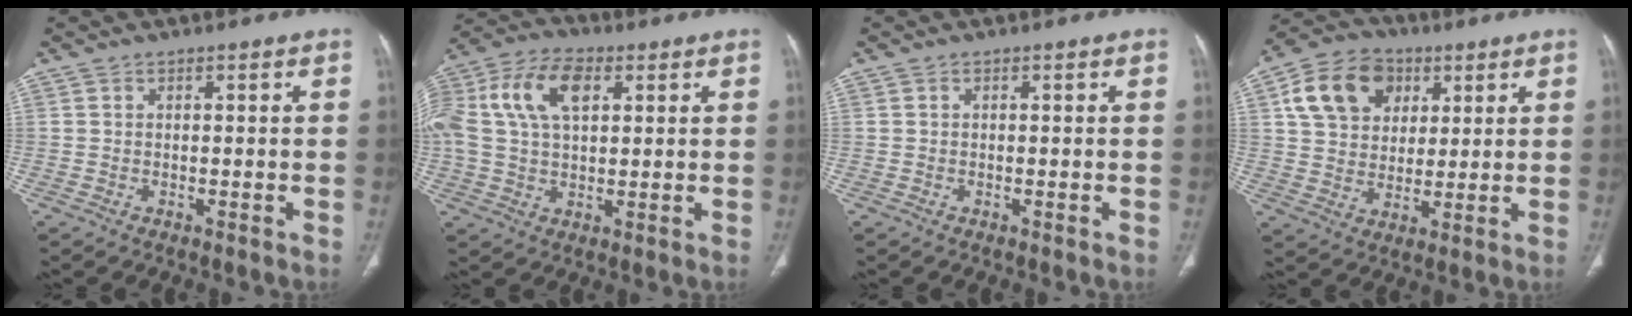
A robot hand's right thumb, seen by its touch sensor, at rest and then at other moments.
{"total": 19.5, "force": [6.1, 11.9, 14.1], "torque": [-0.317, 0.034, 0.108]}
{"total": 0.0}
{"total": 14.1, "force": [5.2, 10.8, 7.5], "torque": [-0.116, -0.001, 0.087]}